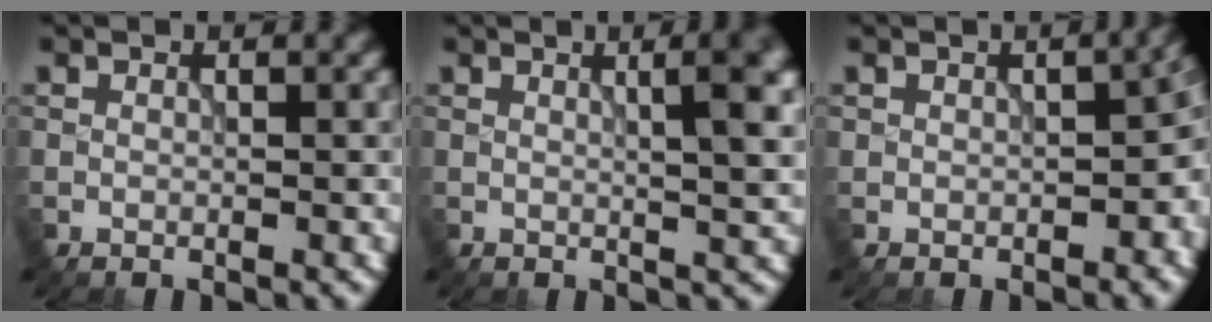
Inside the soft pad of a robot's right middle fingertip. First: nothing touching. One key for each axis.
{"total": 5.3, "fx": 1.5, "fy": 1.6, "fz": 4.8, "tx": -0.030, "ty": 0.021, "tz": 0.010}
{"total": 6.3, "fx": -0.1, "fy": 3.5, "fz": 5.2, "tx": -0.051, "ty": 0.001, "tz": -0.003}